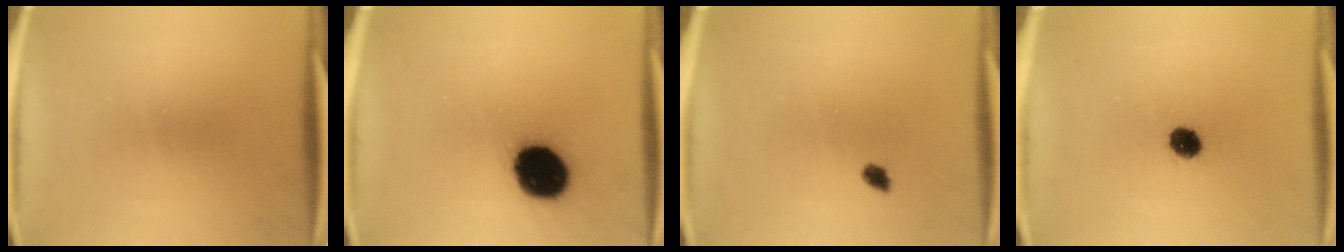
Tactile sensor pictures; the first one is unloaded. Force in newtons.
{"total": 16.8}
{"total": 1.5}
{"total": 4.7}